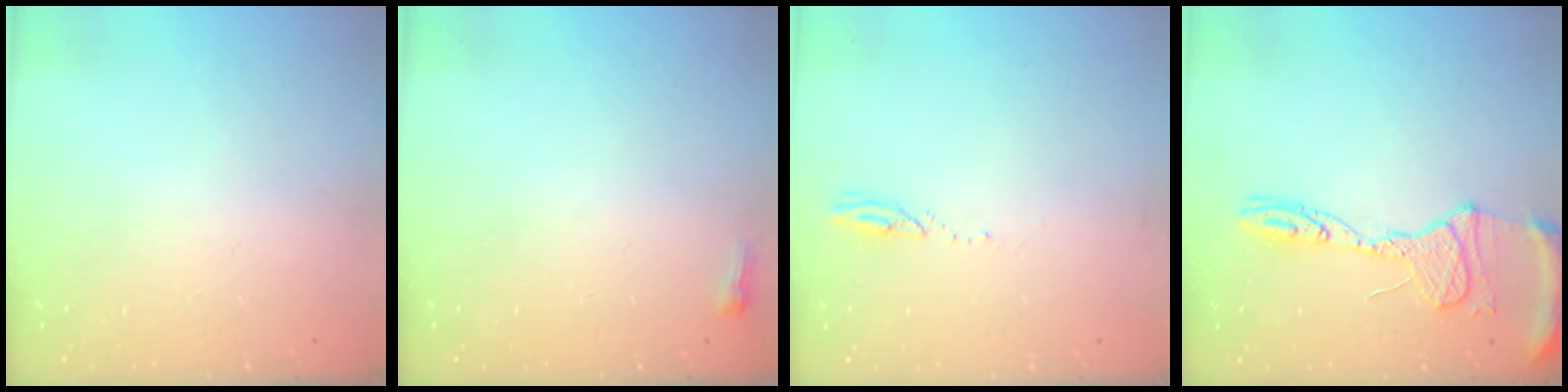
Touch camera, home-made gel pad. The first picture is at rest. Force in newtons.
{"total": 2.6, "press": 2.5, "slide": 0.6}
{"total": 2.4, "press": 2.4, "slide": 0.3}
{"total": 15.9, "press": 15.8, "slide": 1.6}